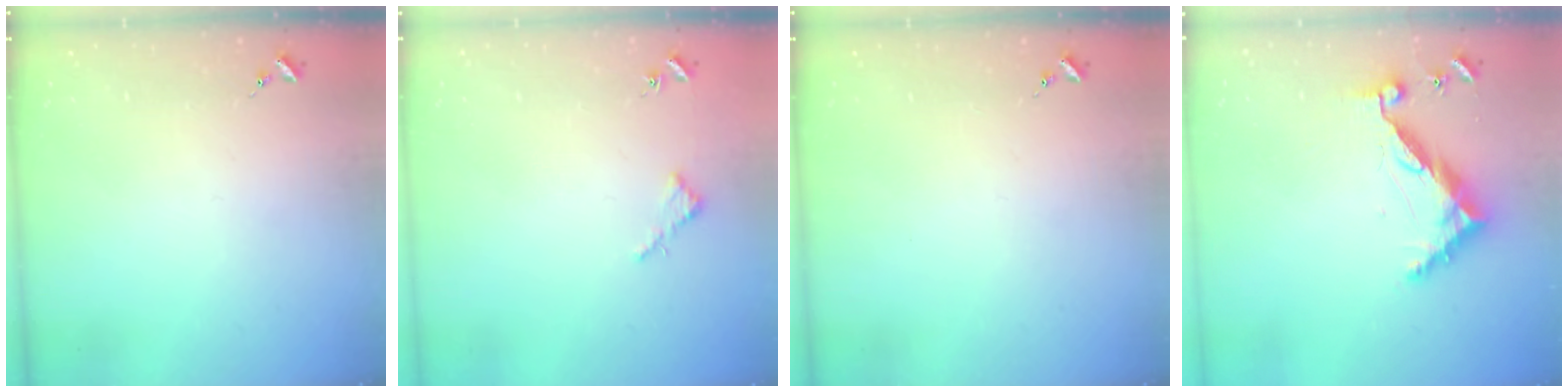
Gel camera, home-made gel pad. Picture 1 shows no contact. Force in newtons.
{"total": 2.6, "press": 2.6, "slide": 0.2}
{"total": 0.0}
{"total": 9.6, "press": 9.6, "slide": 0.8}